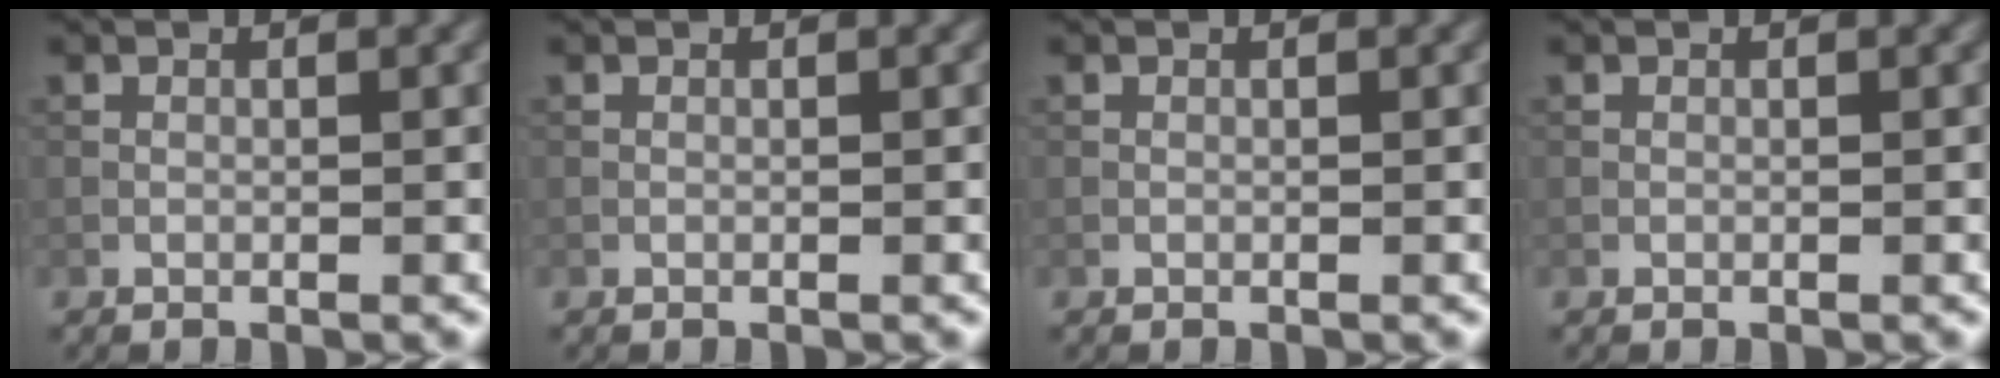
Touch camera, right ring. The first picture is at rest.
{"total": 0.0}
{"total": 0.0}
{"total": 0.0}